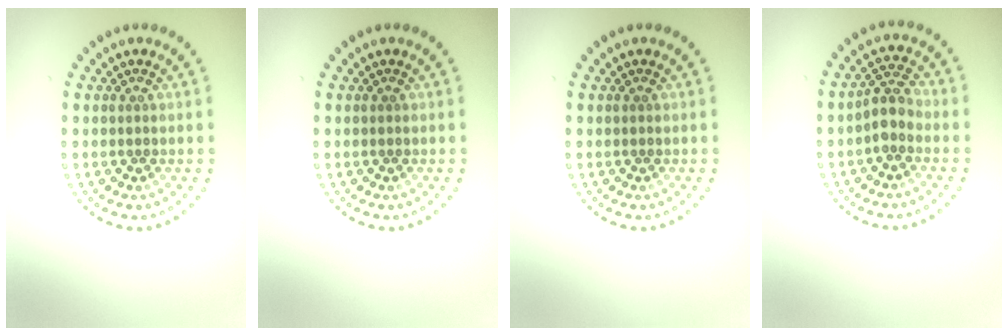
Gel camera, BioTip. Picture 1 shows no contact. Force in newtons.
{"total": 0.0}
{"total": 0.0}
{"total": 2.4, "press": 2.0, "slide": 1.3}